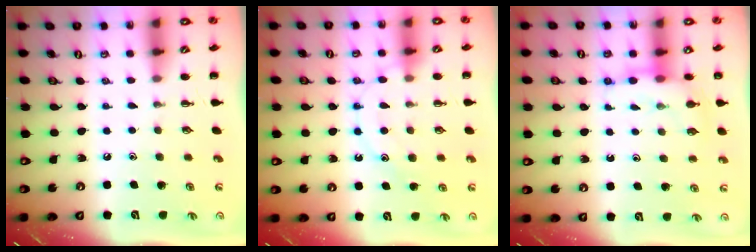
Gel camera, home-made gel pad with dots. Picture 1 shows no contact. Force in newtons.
{"total": 11.7, "press": 11.7, "slide": 0.7}
{"total": 8.5, "press": 8.4, "slide": 0.7}